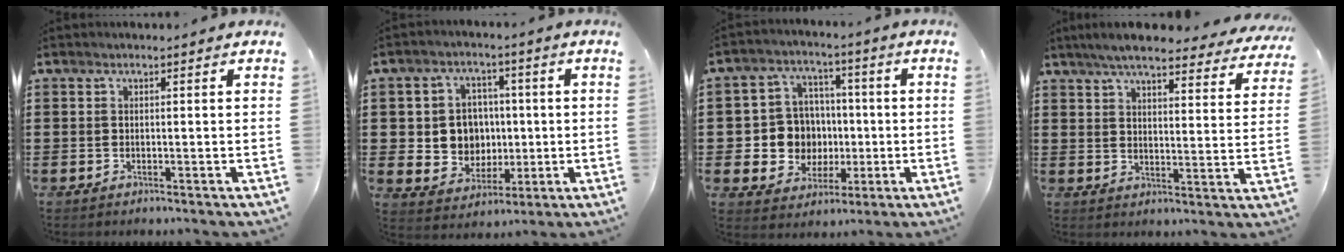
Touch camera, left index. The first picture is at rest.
{"total": 7.0, "force": [0.7, 6.6, 2.3], "torque": [-0.058, 0.013, 0.014]}
{"total": 9.0, "force": [-0.1, 8.6, 2.5], "torque": [-0.080, 0.018, 0.011]}
{"total": 6.5, "force": [6.0, 0.6, 2.6], "torque": [-0.072, -0.021, 0.106]}